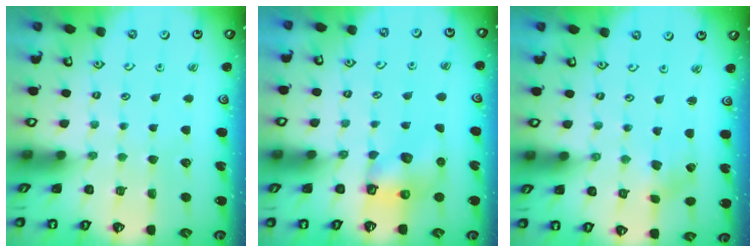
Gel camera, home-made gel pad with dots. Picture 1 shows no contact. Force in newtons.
{"total": 5.8, "press": 5.8, "slide": 0.2}
{"total": 2.4, "press": 2.3, "slide": 0.4}